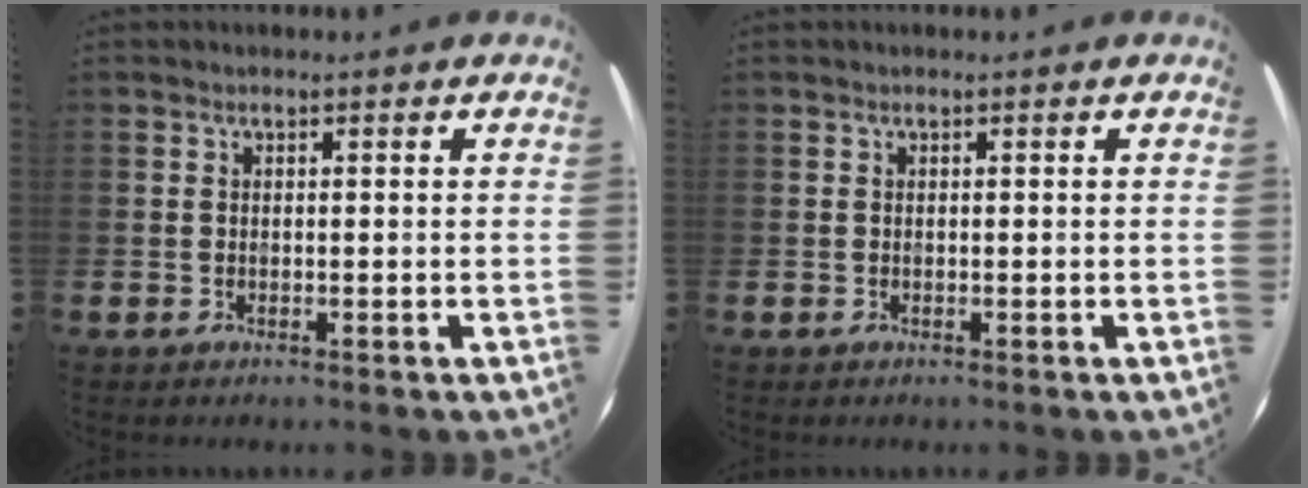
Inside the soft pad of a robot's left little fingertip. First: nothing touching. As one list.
[{"total": 0.0}]